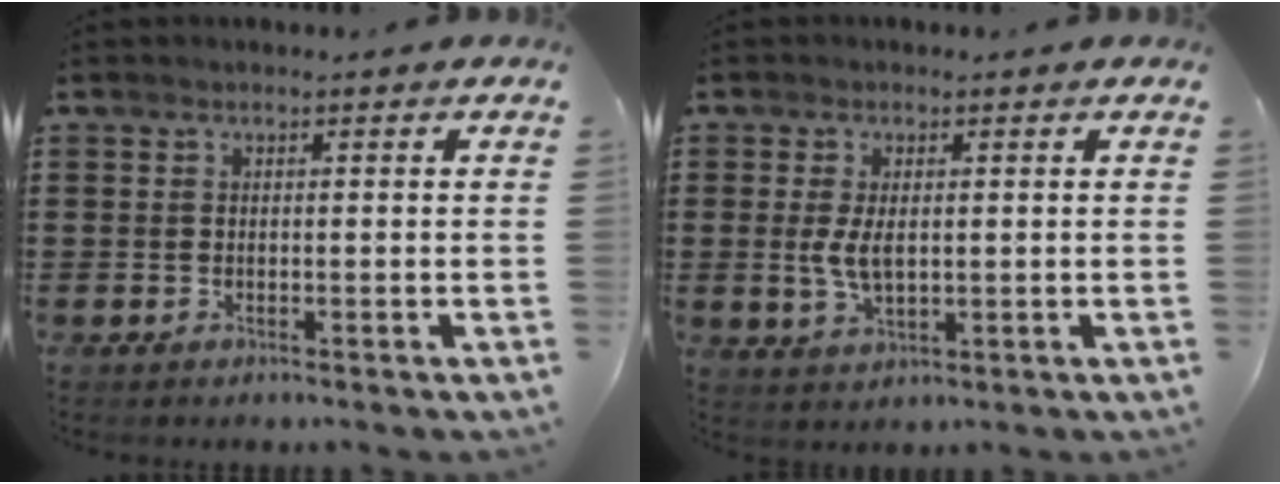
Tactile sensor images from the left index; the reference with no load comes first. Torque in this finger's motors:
{"motor_torque": [0.83, 0.78, 0.36, 0.14]}